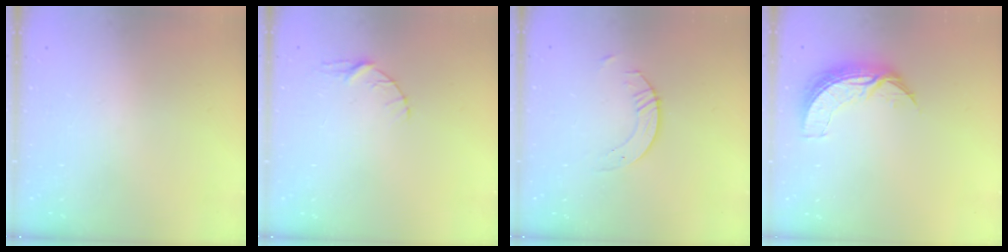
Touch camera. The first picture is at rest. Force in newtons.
{"total": 3.4, "press": 3.3, "slide": 0.5}
{"total": 3.5, "press": 3.5, "slide": 0.4}
{"total": 7.7, "press": 7.7, "slide": 0.7}